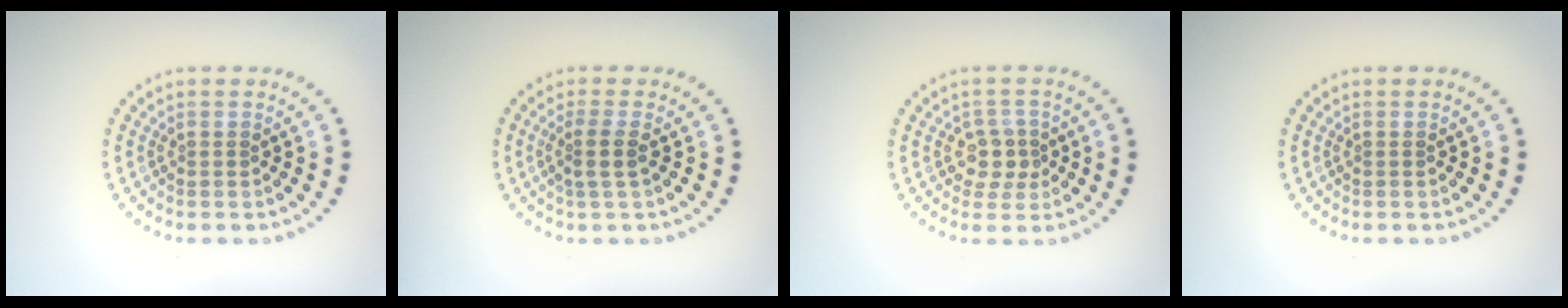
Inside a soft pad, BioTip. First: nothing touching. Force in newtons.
{"total": 1.8, "press": 1.4, "slide": 1.1}
{"total": 2.5, "press": 2.2, "slide": 1.1}
{"total": 0.0}